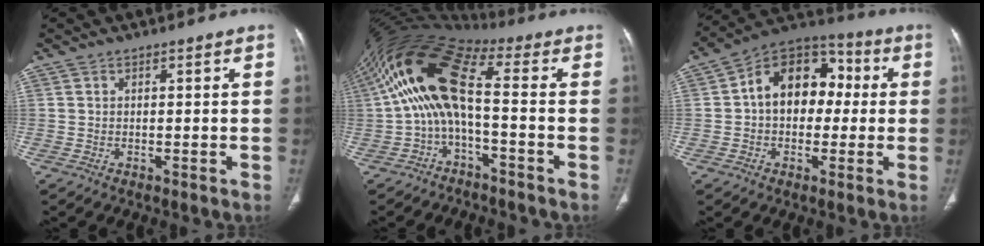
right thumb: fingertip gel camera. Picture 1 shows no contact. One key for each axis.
{"total": 14.8, "fx": -1.4, "fy": 5.9, "fz": 13.5, "tx": -0.269, "ty": 0.071, "tz": -0.037}
{"total": 14.6, "fx": 1.2, "fy": 10.5, "fz": 10.0, "tx": -0.113, "ty": 0.040, "tz": 0.004}